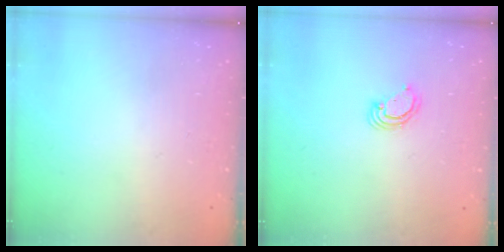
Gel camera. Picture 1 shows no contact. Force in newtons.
{"total": 3.8, "press": 3.8, "slide": 0.2}